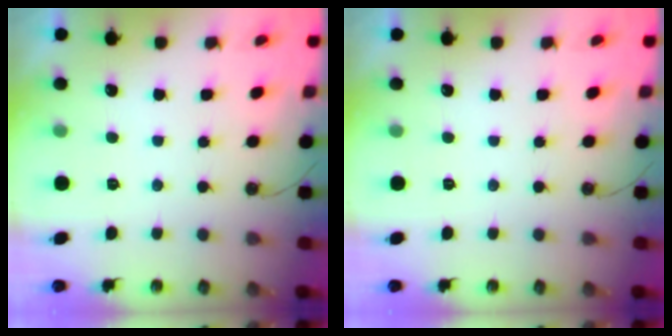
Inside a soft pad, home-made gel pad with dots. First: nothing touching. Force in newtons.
{"total": 0.0}